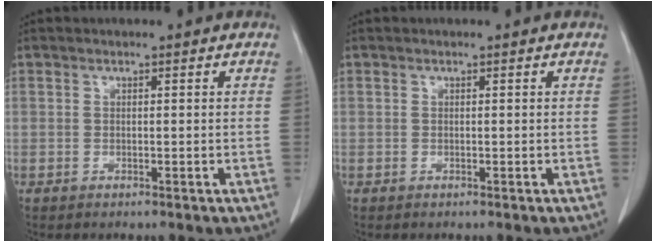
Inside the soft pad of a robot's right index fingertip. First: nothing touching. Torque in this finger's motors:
{"motor_torque": [0.00, 0.00, 0.00, 0.01]}